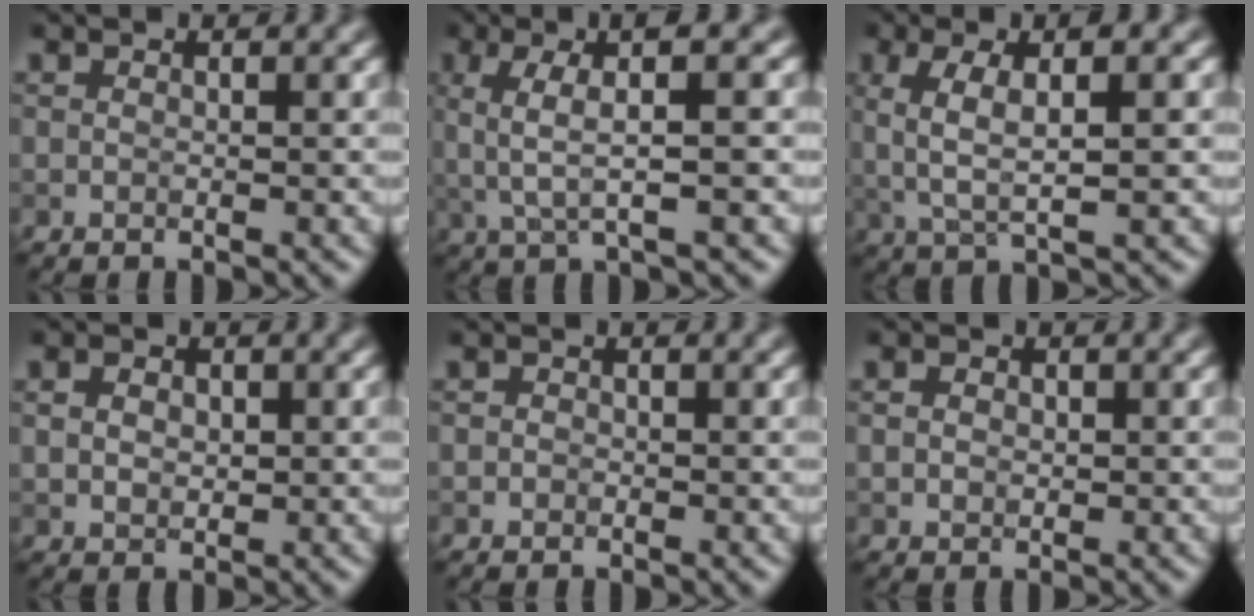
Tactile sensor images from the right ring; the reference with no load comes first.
{"total": 4.9, "force": [1.0, 0.9, 4.7], "torque": [-0.094, 0.008, 0.018]}
{"total": 4.6, "force": [0.5, 1.4, 4.3], "torque": [-0.090, 0.005, 0.008]}
{"total": 2.2, "force": [0.5, 1.8, 1.3], "torque": [-0.027, 0.003, 0.007]}
{"total": 0.7, "force": [-0.2, 0.6, 0.2], "torque": [0.001, -0.004, -0.005]}
{"total": 1.6, "force": [0.2, 1.4, 0.9], "torque": [-0.016, 0.004, 0.001]}